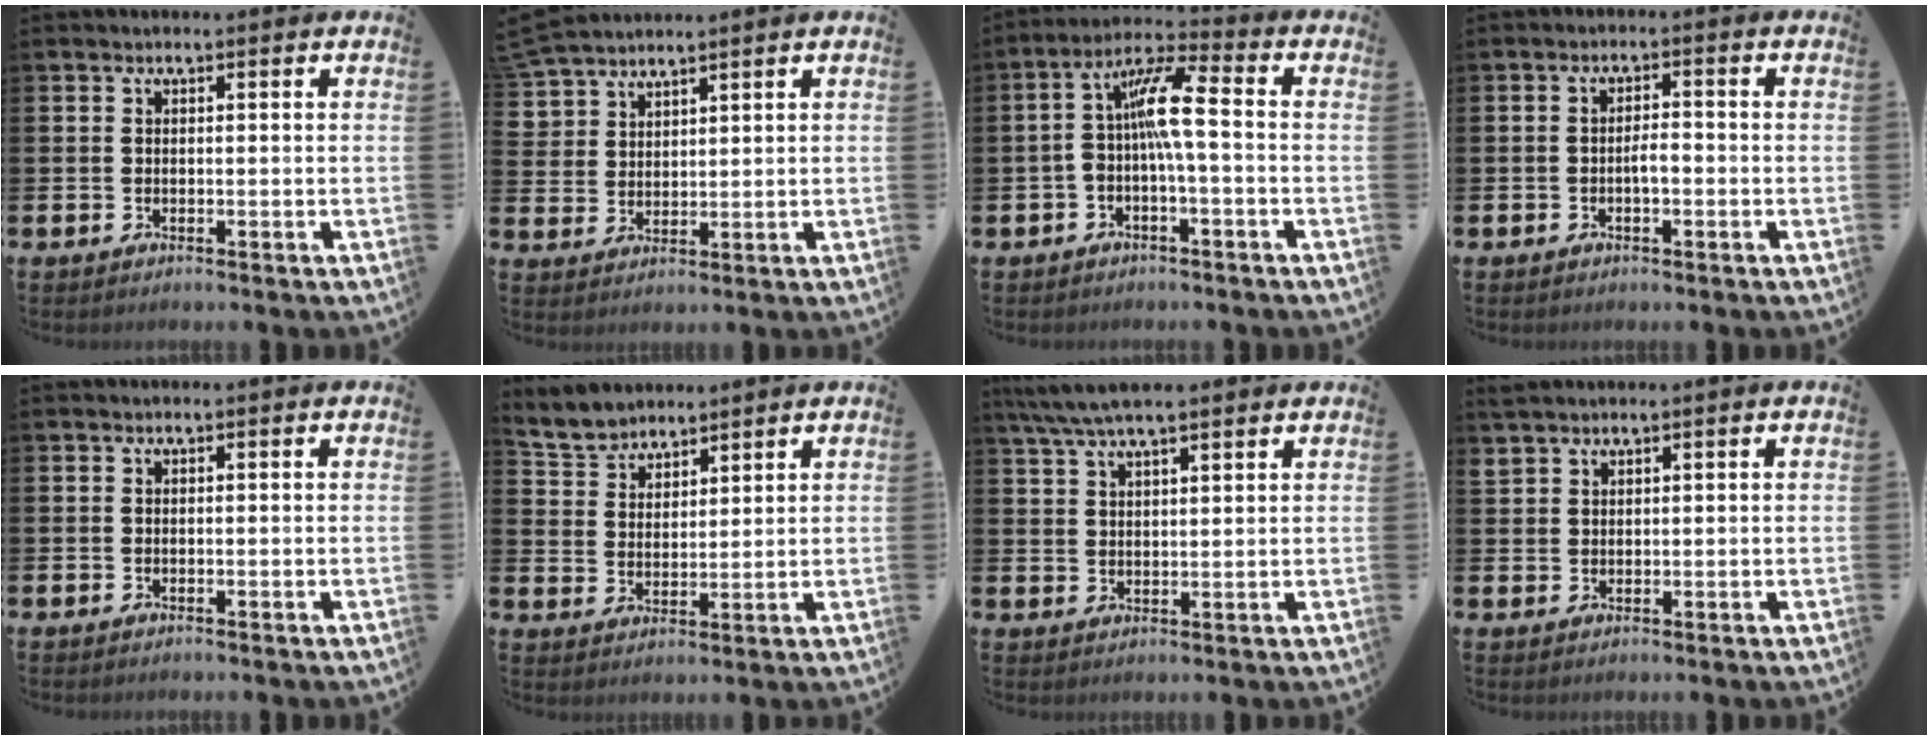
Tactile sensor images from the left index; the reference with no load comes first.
{"total": 5.0, "force": [4.8, 1.4, 0.2], "torque": [-0.021, -0.019, 0.091]}
{"total": 7.7, "force": [0.1, 2.0, 7.4], "torque": [-0.149, 0.000, -0.003]}
{"total": 1.9, "force": [-0.6, 0.7, 1.6], "torque": [-0.024, 0.002, -0.014]}
{"total": 0.0}
{"total": 4.6, "force": [4.4, 1.3, -0.4], "torque": [-0.011, -0.020, 0.080]}
{"total": 6.1, "force": [5.4, 1.2, 2.7], "torque": [-0.065, -0.013, 0.098]}
{"total": 2.0, "force": [2.0, 0.5, 0.0], "torque": [0.005, -0.005, 0.036]}